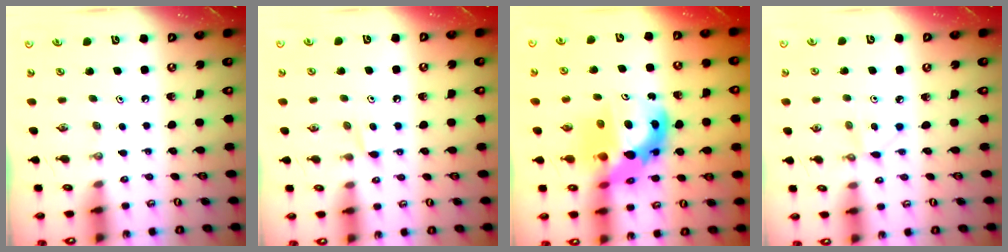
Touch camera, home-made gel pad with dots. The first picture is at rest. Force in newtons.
{"total": 5.6, "press": 5.6, "slide": 0.6}
{"total": 13.7, "press": 13.6, "slide": 1.1}
{"total": 2.1, "press": 2.1, "slide": 0.3}